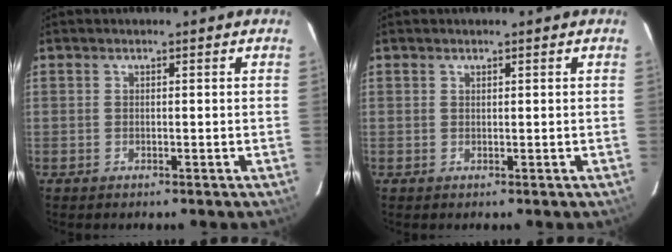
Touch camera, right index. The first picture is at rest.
{"total": 0.0}